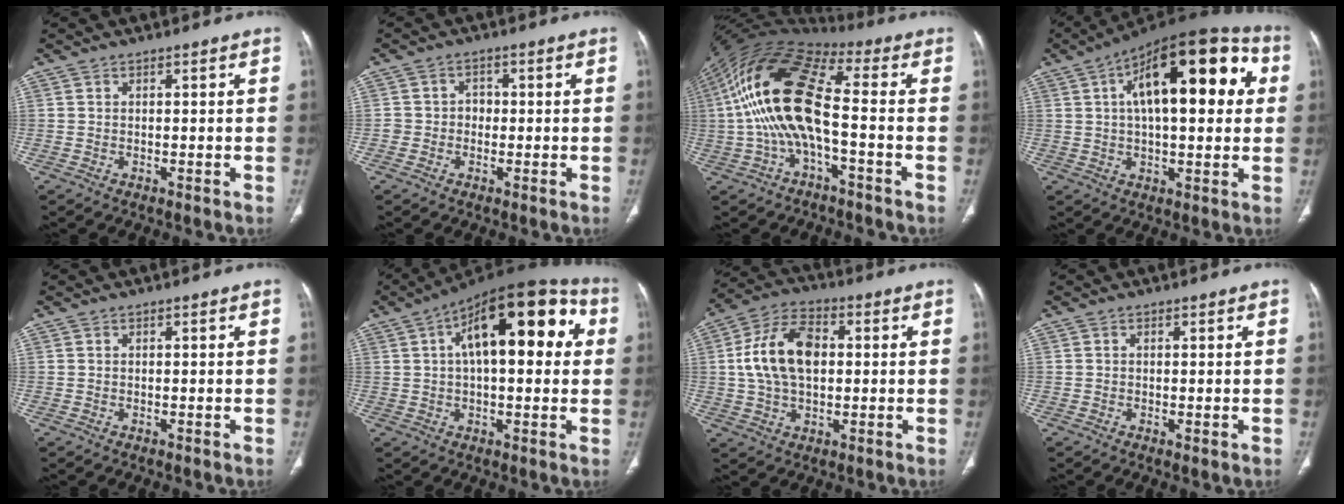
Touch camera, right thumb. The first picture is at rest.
{"total": 2.7, "force": [-0.5, 2.5, 1.0], "torque": [0.006, 0.013, -0.013]}
{"total": 17.9, "force": [-1.8, 7.0, 16.4], "torque": [-0.333, 0.047, -0.038]}
{"total": 23.1, "force": [5.6, 10.0, 20.1], "torque": [-0.273, 0.029, 0.074]}
{"total": 0.0}
{"total": 21.1, "force": [5.1, 9.5, 18.1], "torque": [-0.236, 0.035, 0.066]}
{"total": 13.5, "force": [1.4, 8.3, 10.6], "torque": [-0.193, 0.020, 0.020]}
{"total": 1.0, "force": [-0.3, 0.2, 0.9], "torque": [-0.016, -0.005, -0.004]}